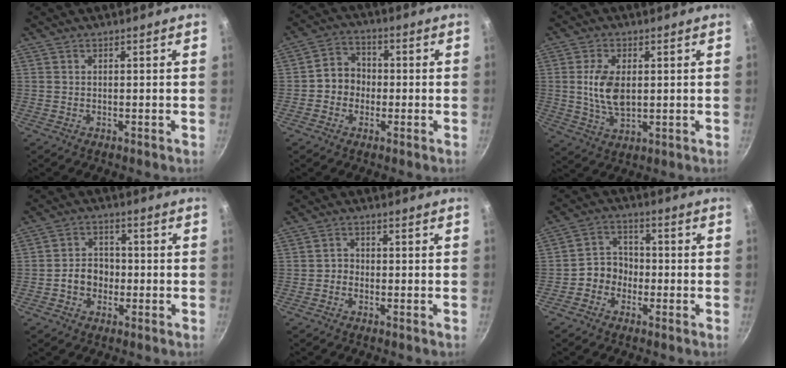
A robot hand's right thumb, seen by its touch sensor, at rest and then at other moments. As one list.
[{"total": 6.5, "force": [-0.8, 5.8, 2.9], "torque": [-0.011, 0.021, -0.028]}, {"total": 8.5, "force": [0.9, 4.8, 7.0], "torque": [-0.130, -0.009, 0.020]}, {"total": 5.9, "force": [-1.4, 4.9, 3.0], "torque": [-0.020, 0.021, -0.030]}, {"total": 1.9, "force": [-0.8, 1.6, 0.6], "torque": [-0.002, 0.011, -0.019]}, {"total": 5.6, "force": [-2.0, 4.8, 2.1], "torque": [-0.002, 0.031, -0.046]}]